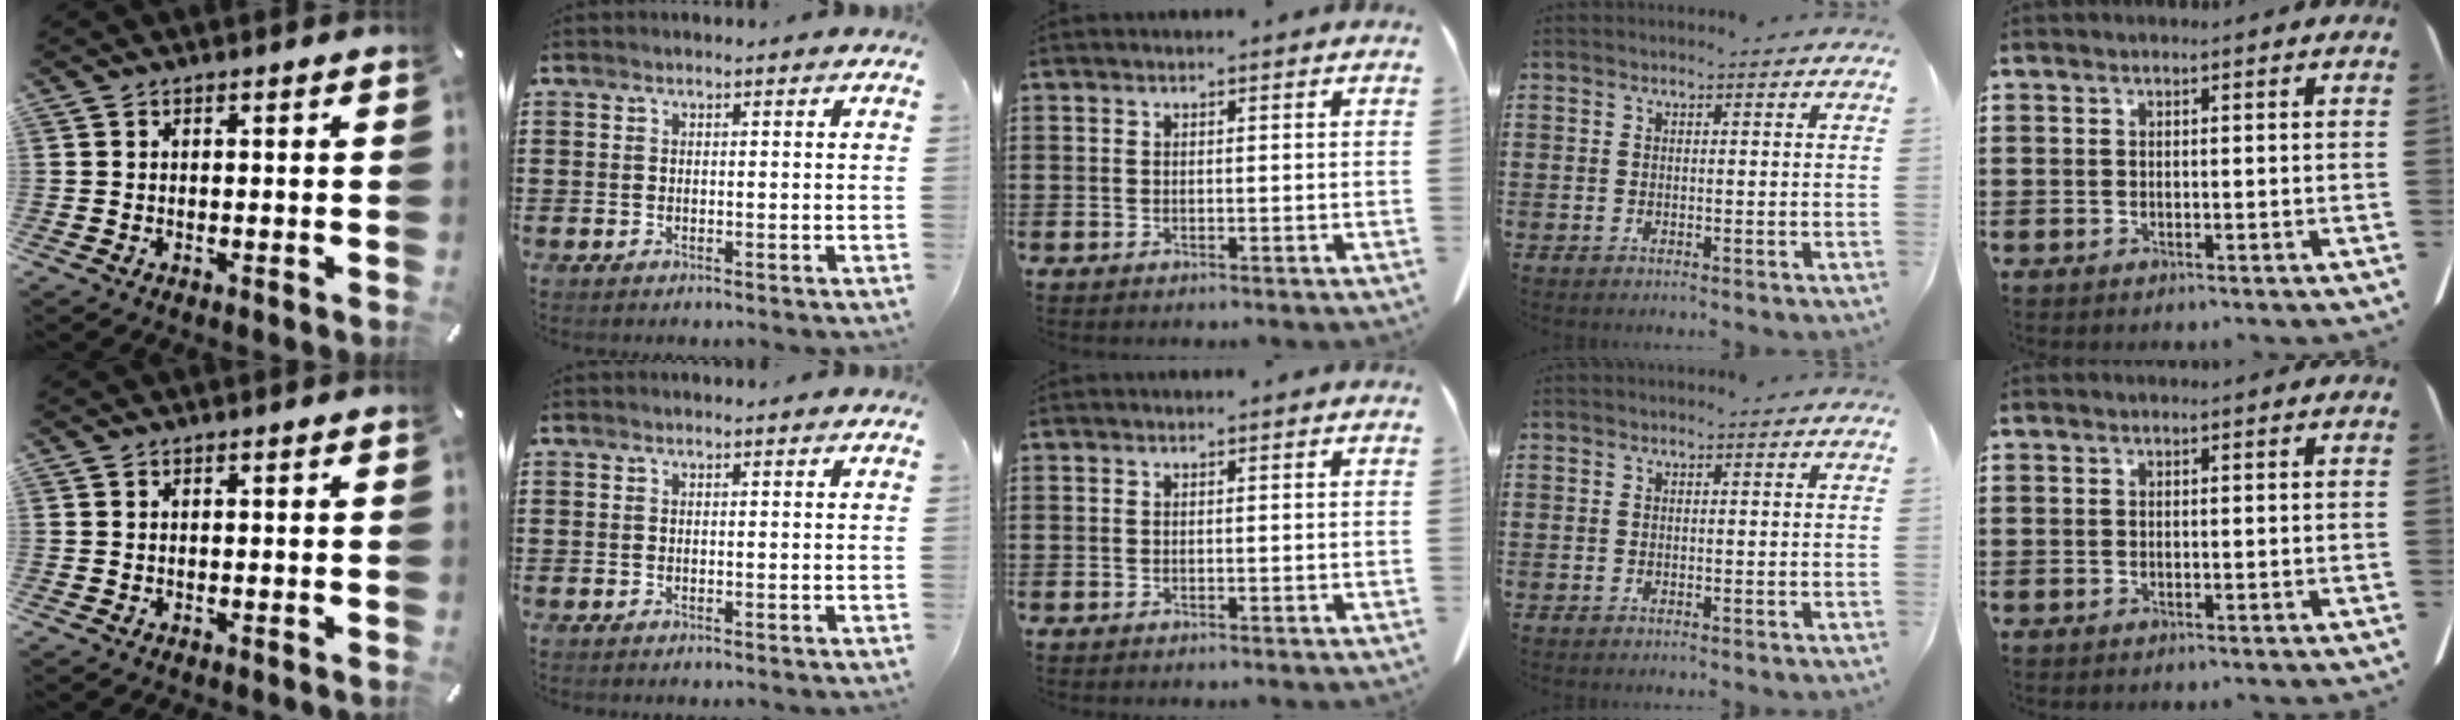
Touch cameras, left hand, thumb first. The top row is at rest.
{}